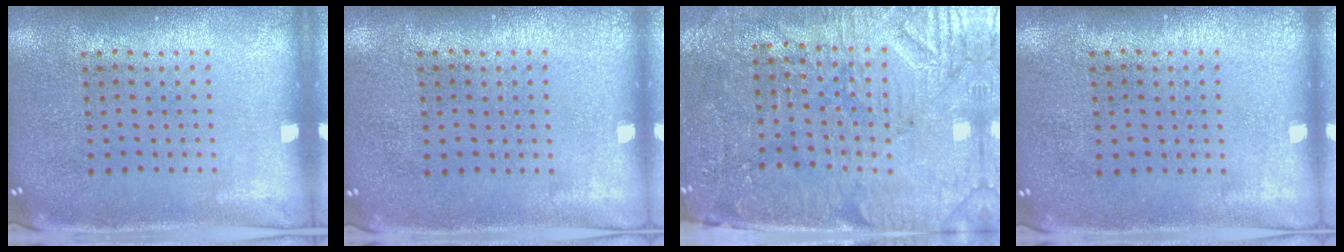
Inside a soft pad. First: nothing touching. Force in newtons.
{"total": 0.0}
{"total": 3.8, "press": 3.5, "slide": 1.4}
{"total": 0.0}